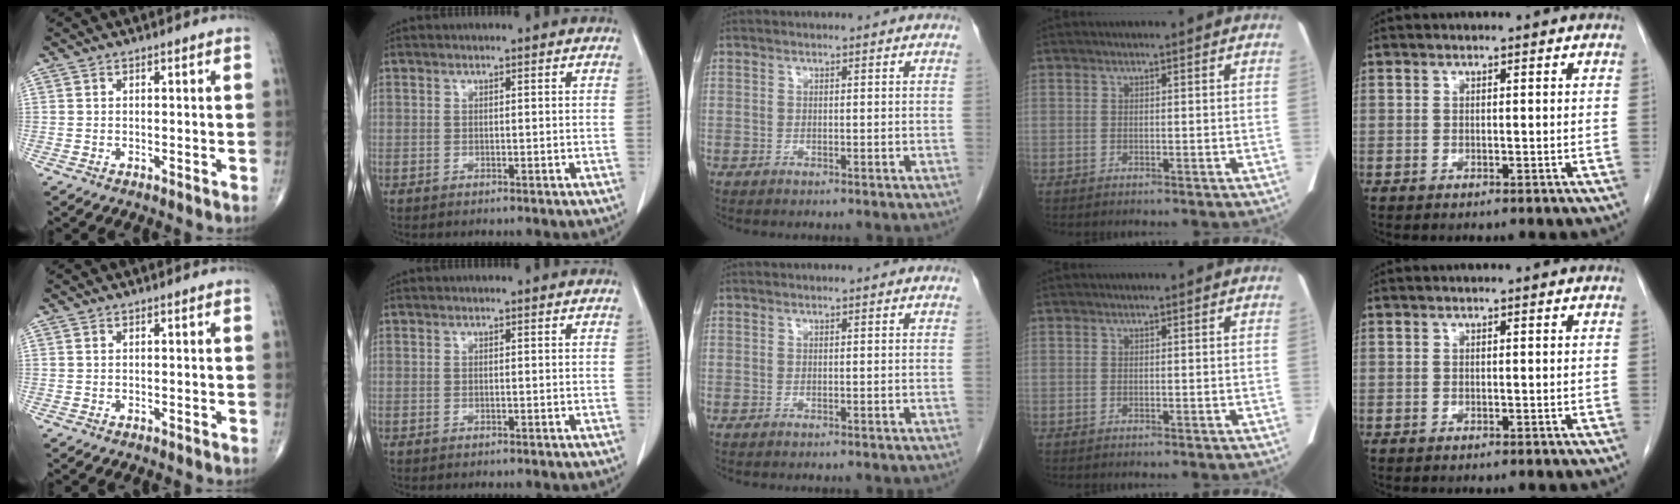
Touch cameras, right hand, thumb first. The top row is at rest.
{}